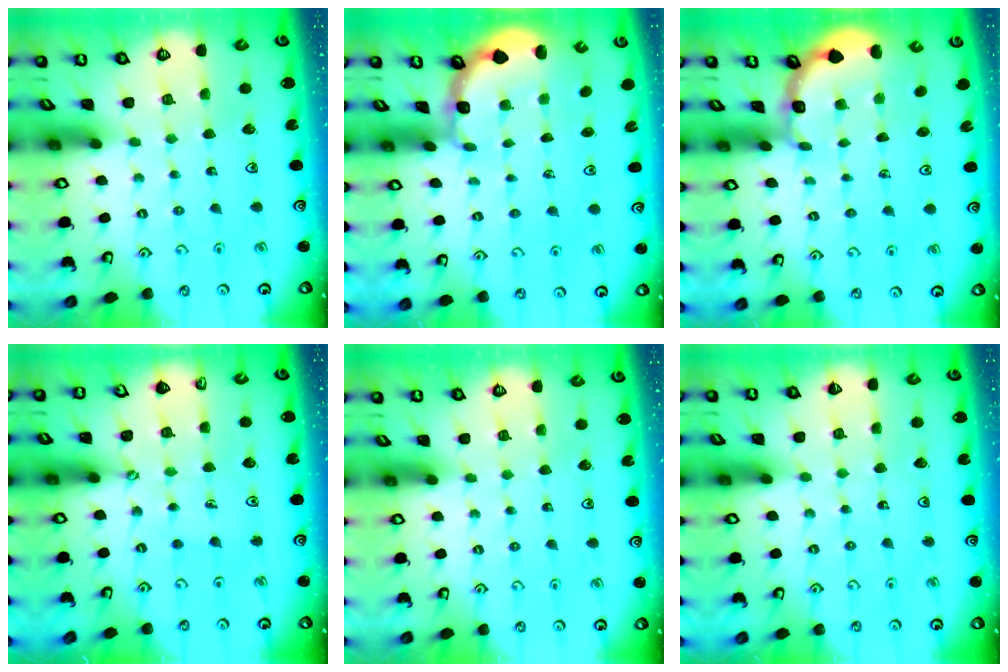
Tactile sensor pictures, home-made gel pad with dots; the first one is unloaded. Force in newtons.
{"total": 2.0, "press": 1.6, "slide": 1.1}
{"total": 2.1, "press": 2.1, "slide": 0.3}
{"total": 1.4, "press": 1.3, "slide": 0.1}
{"total": 0.0}
{"total": 1.7, "press": 1.7, "slide": 0.1}